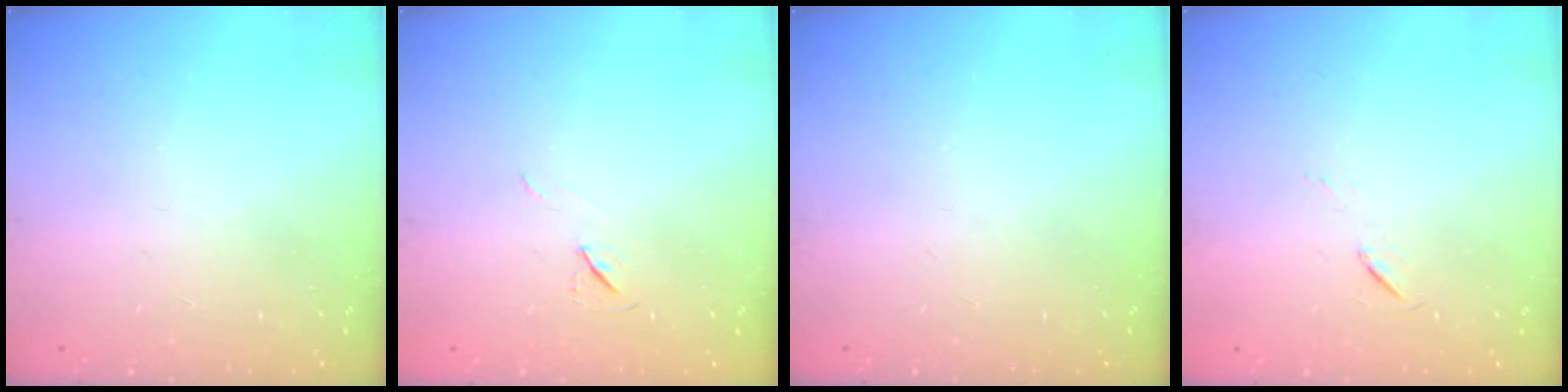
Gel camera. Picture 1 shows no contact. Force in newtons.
{"total": 6.4, "press": 5.8, "slide": 2.5}
{"total": 0.0}
{"total": 5.5, "press": 5.1, "slide": 2.1}